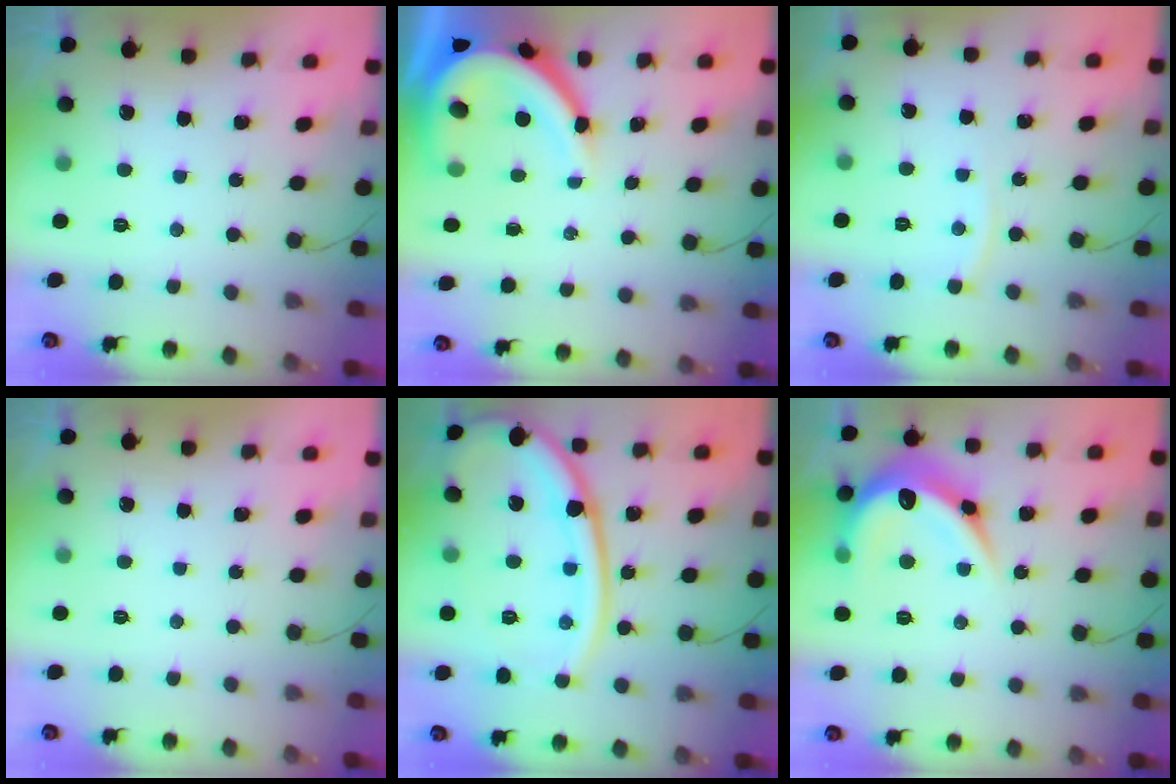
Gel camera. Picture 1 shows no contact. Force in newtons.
{"total": 13.2, "press": 13.1, "slide": 1.3}
{"total": 3.1, "press": 3.1, "slide": 0.3}
{"total": 0.0}
{"total": 19.2, "press": 19.0, "slide": 2.2}
{"total": 15.6, "press": 15.6, "slide": 0.4}